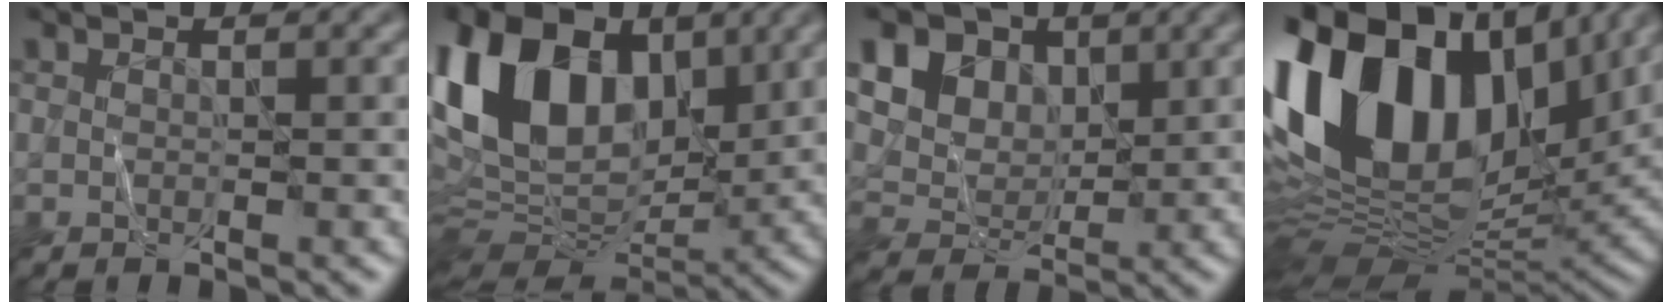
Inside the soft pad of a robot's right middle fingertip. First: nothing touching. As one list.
[{"total": 15.5, "force": [5.0, 10.1, 10.7], "torque": [-0.223, 0.025, 0.080]}, {"total": 13.9, "force": [6.6, 10.3, 6.6], "torque": [-0.159, 0.030, 0.119]}, {"total": 19.4, "force": [5.6, 11.7, 14.4], "torque": [-0.303, 0.028, 0.086]}]